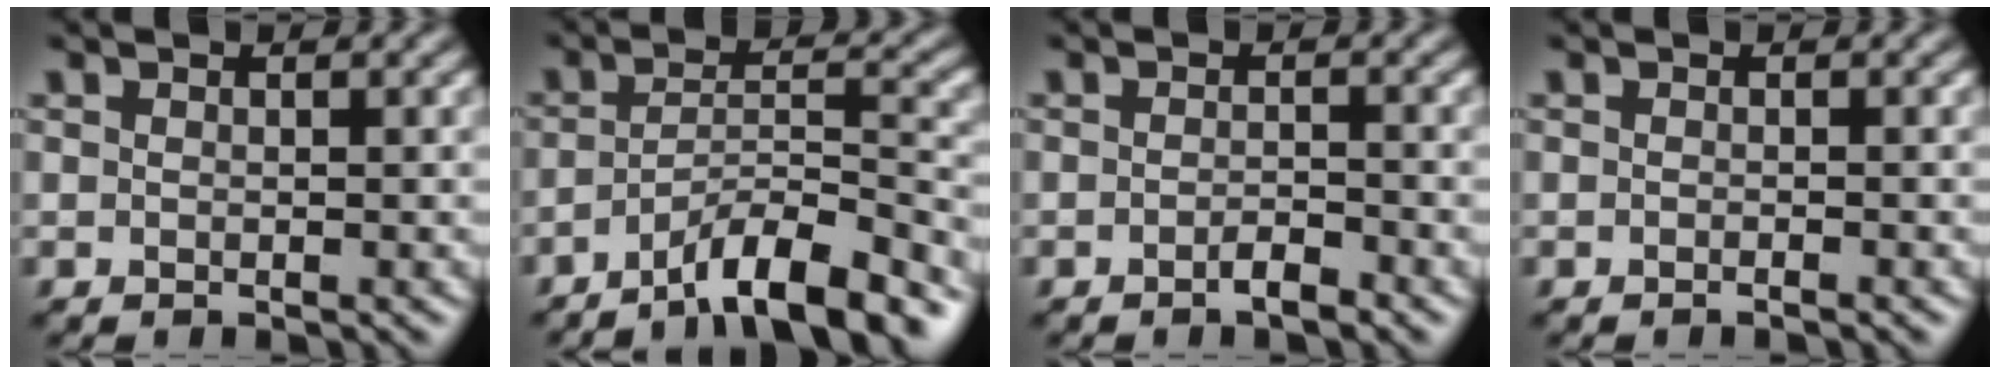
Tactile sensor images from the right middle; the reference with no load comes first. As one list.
[{"total": 8.4, "force": [-5.8, 1.7, 5.8], "torque": [-0.082, 0.008, -0.101]}, {"total": 1.5, "force": [-1.0, 0.3, 1.0], "torque": [-0.020, 0.000, -0.019]}, {"total": 0.7, "force": [-0.4, 0.1, 0.5], "torque": [-0.004, -0.001, -0.009]}]